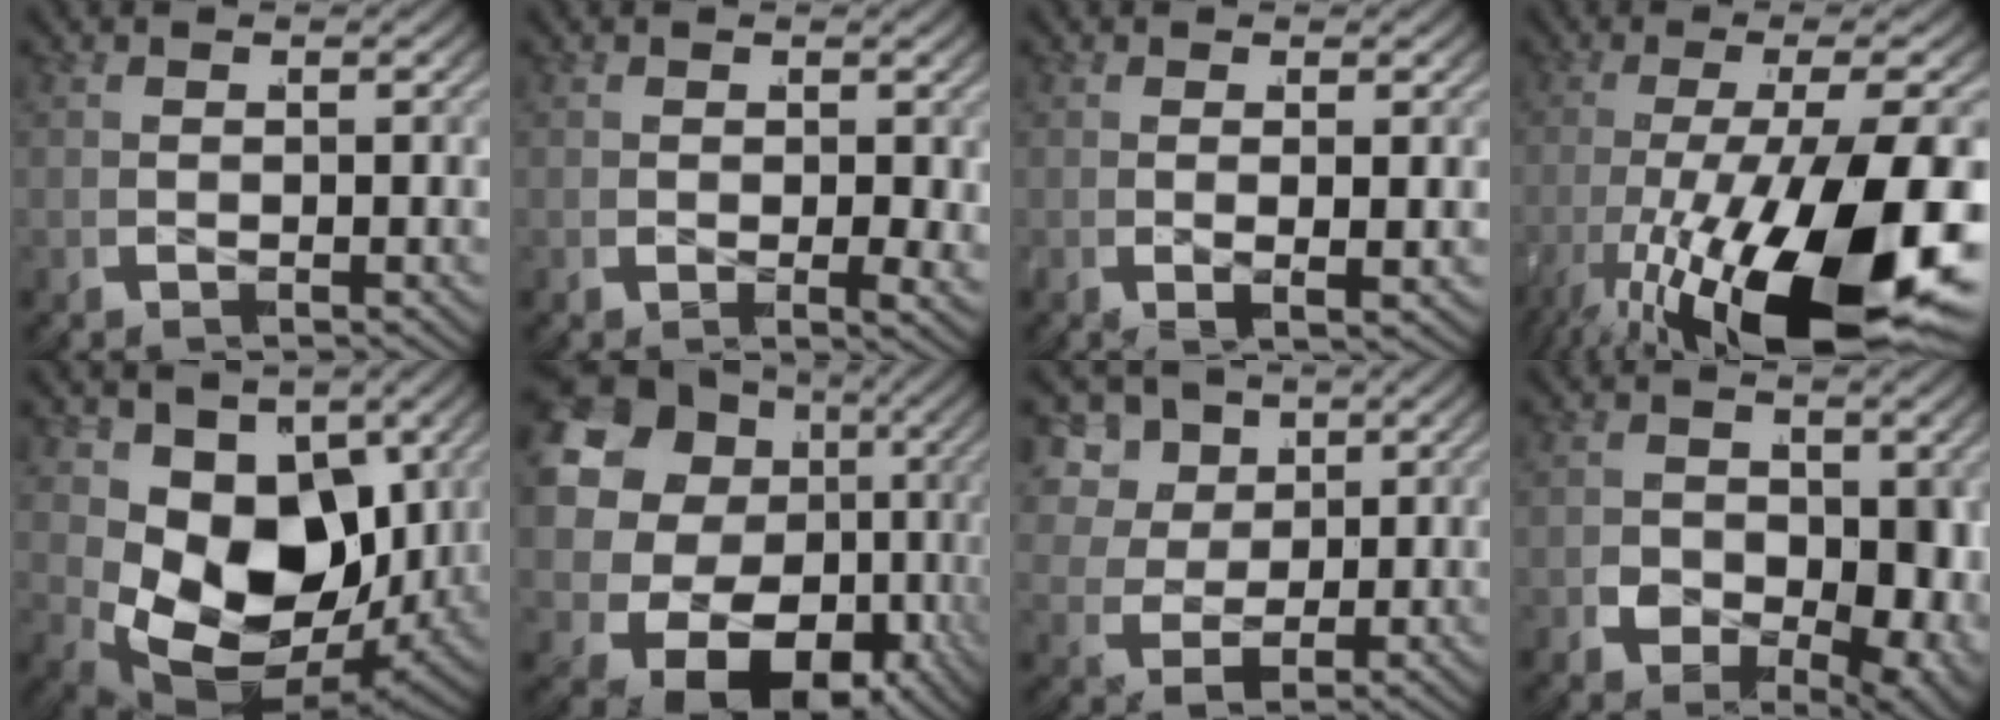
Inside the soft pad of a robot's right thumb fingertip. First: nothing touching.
{"total": 2.3, "force": [0.1, 1.5, 1.8], "torque": [-0.025, -0.015, 0.007]}
{"total": 1.6, "force": [0.0, 0.6, 1.5], "torque": [-0.031, -0.002, -0.002]}
{"total": 16.1, "force": [-4.7, 6.9, 13.8], "torque": [-0.254, -0.031, -0.048]}
{"total": 16.5, "force": [-1.3, 11.2, 12.0], "torque": [-0.247, -0.065, 0.009]}
{"total": 21.4, "force": [-0.7, 15.9, 14.2], "torque": [-0.303, -0.031, -0.003]}
{"total": 10.2, "force": [2.7, 8.5, 4.9], "torque": [-0.124, -0.006, 0.032]}
{"total": 9.0, "force": [-1.5, 6.3, 6.2], "torque": [-0.118, -0.052, 0.002]}